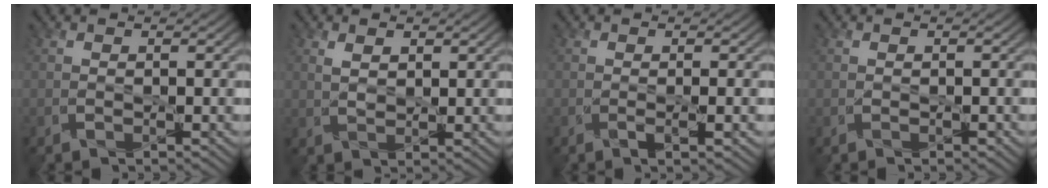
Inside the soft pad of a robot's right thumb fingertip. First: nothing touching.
{"total": 2.4, "force": [1.2, 1.3, 1.6], "torque": [-0.038, -0.003, 0.025]}
{"total": 1.6, "force": [-0.1, 0.2, 1.6], "torque": [-0.028, -0.001, -0.004]}
{"total": 0.8, "force": [-0.3, 0.5, 0.5], "torque": [-0.007, -0.003, -0.002]}